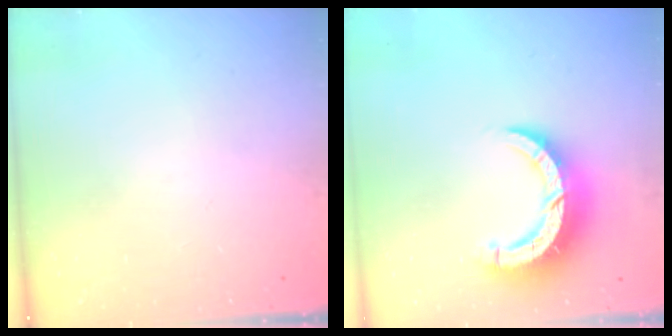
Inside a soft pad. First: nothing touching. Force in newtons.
{"total": 10.6, "press": 10.5, "slide": 1.1}